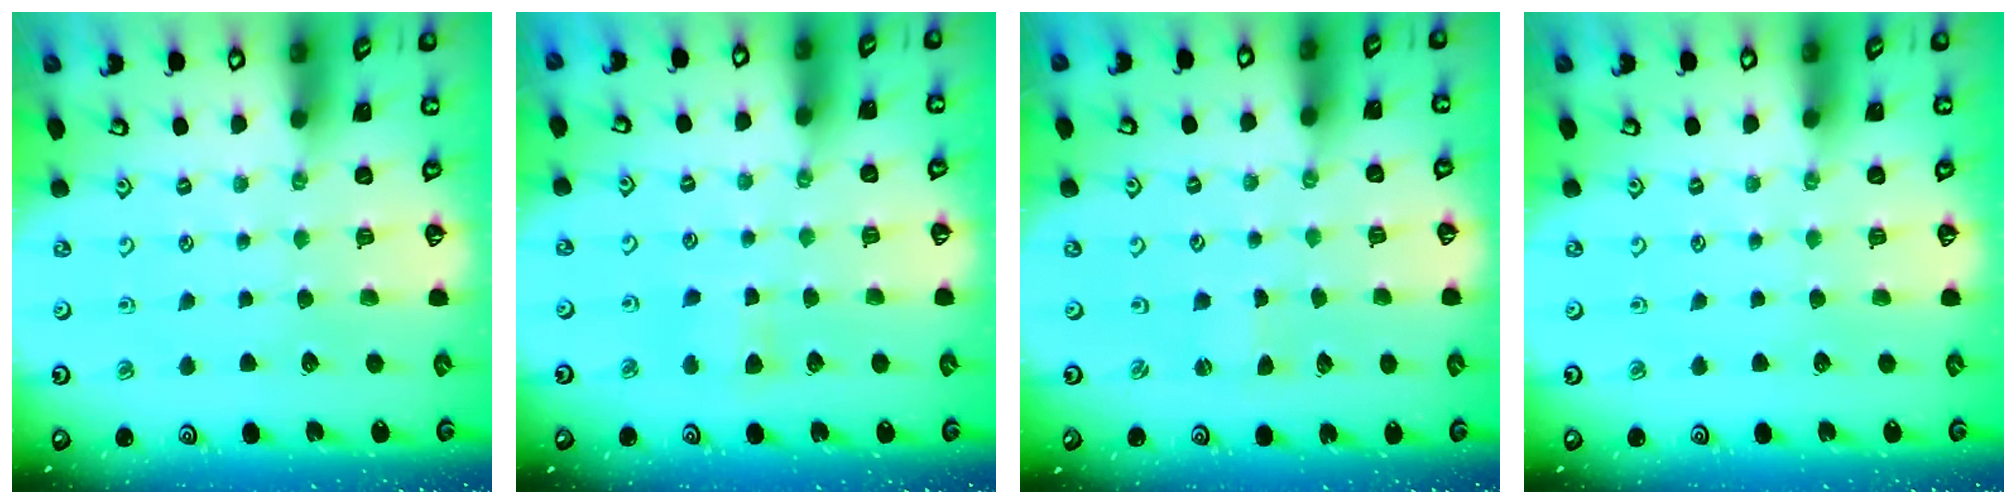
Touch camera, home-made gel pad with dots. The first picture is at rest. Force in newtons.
{"total": 6.3, "press": 6.3, "slide": 0.7}
{"total": 0.0}
{"total": 0.0}